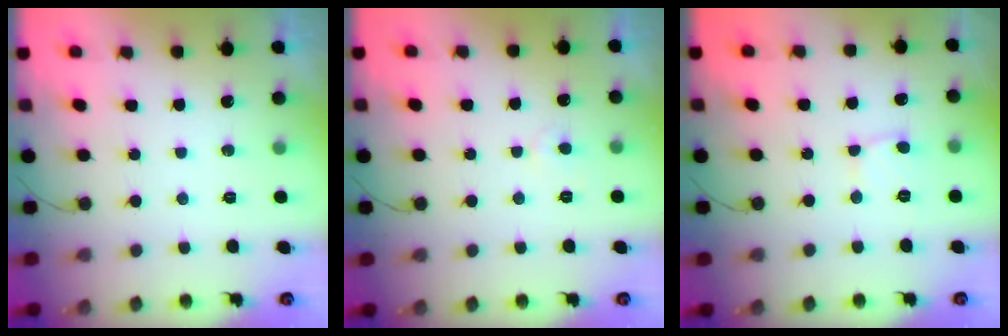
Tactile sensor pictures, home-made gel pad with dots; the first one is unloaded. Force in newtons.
{"total": 3.2, "press": 3.2, "slide": 0.3}
{"total": 2.1, "press": 2.1, "slide": 0.1}